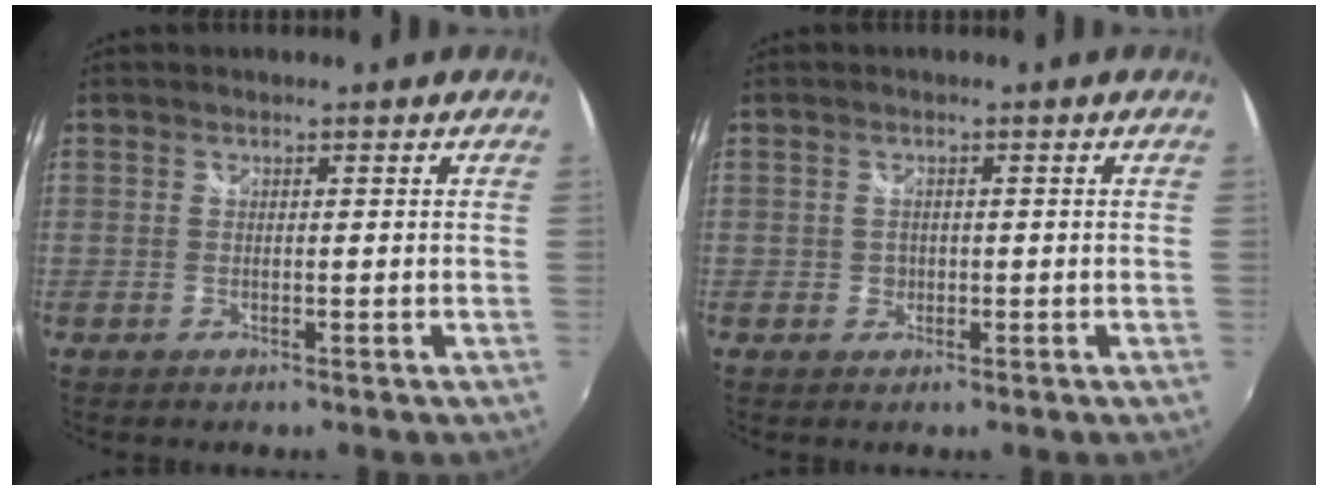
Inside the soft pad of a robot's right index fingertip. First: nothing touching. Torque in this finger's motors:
{"motor_torque": [-1.08, 1.06, 0.00, 0.00]}